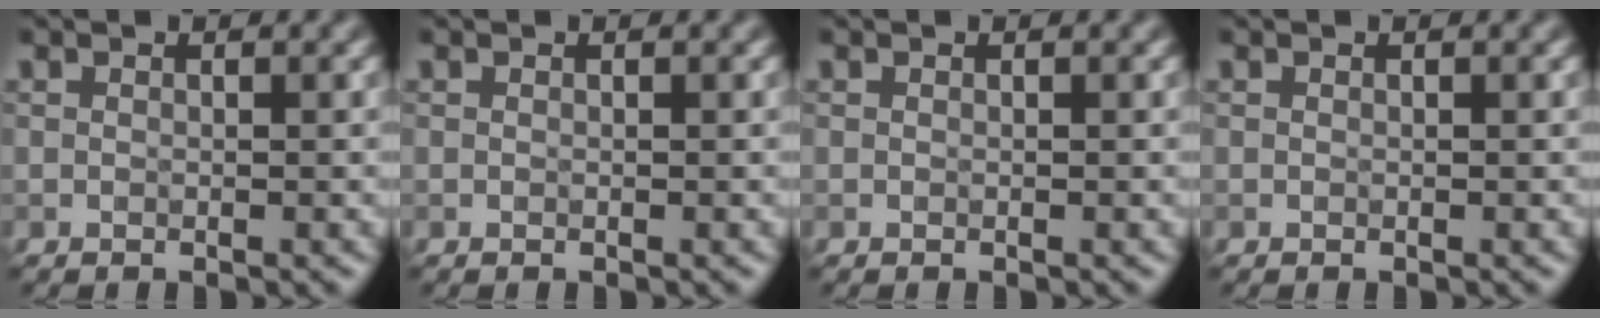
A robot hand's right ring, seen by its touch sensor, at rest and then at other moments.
{"total": 0.0}
{"total": 0.0}
{"total": 0.0}